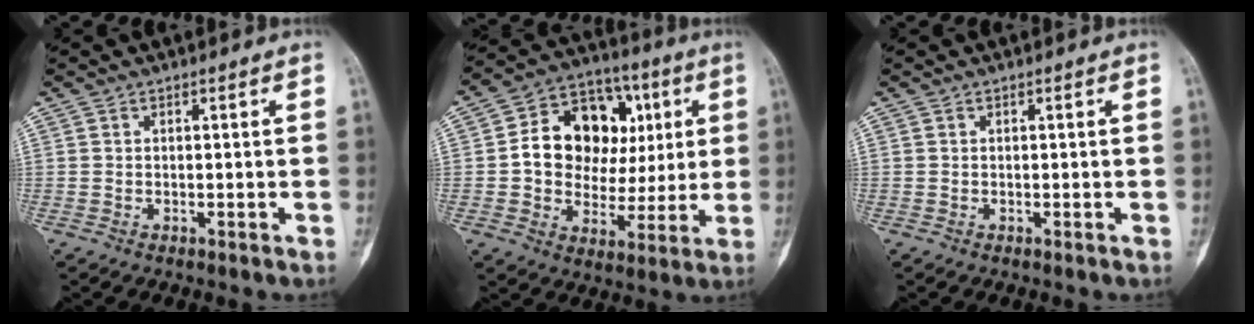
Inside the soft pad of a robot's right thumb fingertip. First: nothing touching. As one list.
[{"total": 18.3, "force": [3.1, 13.9, 11.6], "torque": [-0.135, 0.023, 0.052]}, {"total": 0.0}]